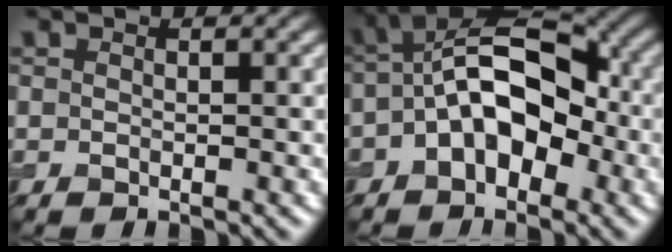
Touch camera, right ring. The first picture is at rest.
{"total": 9.0, "force": [-0.9, 5.3, 7.2], "torque": [-0.106, 0.024, -0.024]}